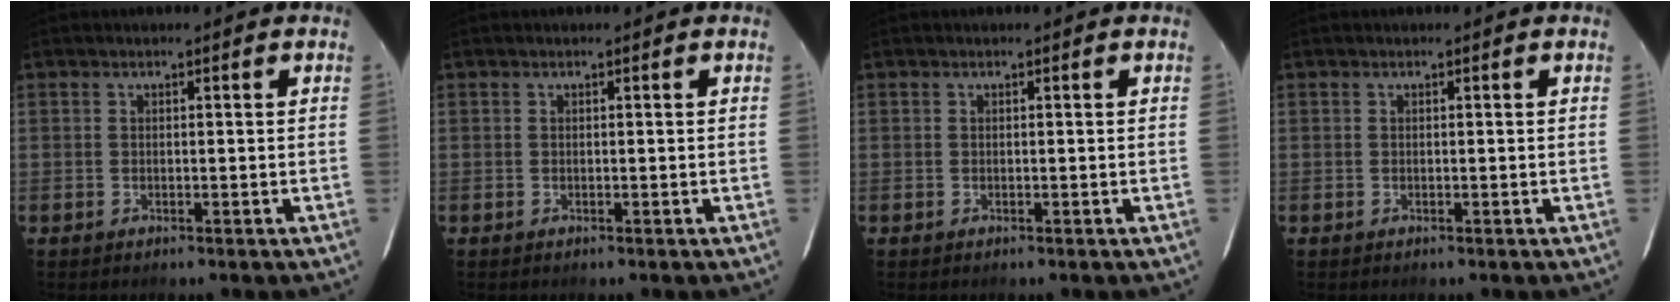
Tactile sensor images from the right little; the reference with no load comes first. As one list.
[{"total": 0.0}, {"total": 0.0}, {"total": 0.0}]